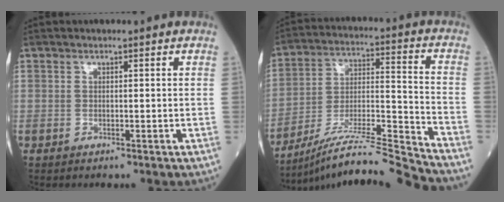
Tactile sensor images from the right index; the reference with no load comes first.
{"total": 17.5, "force": [-16.4, -2.7, 5.6], "torque": [-0.092, 0.009, -0.284]}